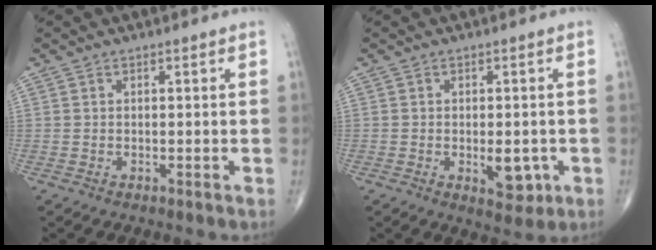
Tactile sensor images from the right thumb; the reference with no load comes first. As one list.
[{"total": 5.3, "force": [-1.2, 2.9, 4.3], "torque": [-0.039, -0.004, -0.009]}]